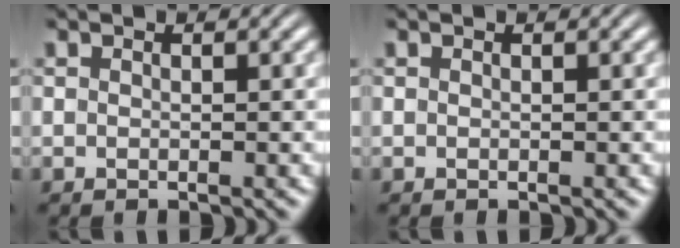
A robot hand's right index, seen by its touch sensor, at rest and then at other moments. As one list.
[{"total": 0.0}]